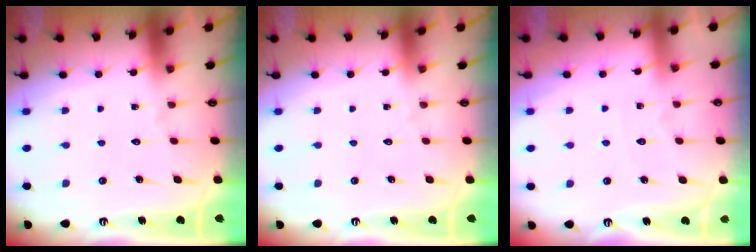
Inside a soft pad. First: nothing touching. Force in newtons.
{"total": 0.0}
{"total": 2.7, "press": 2.7, "slide": 0.4}